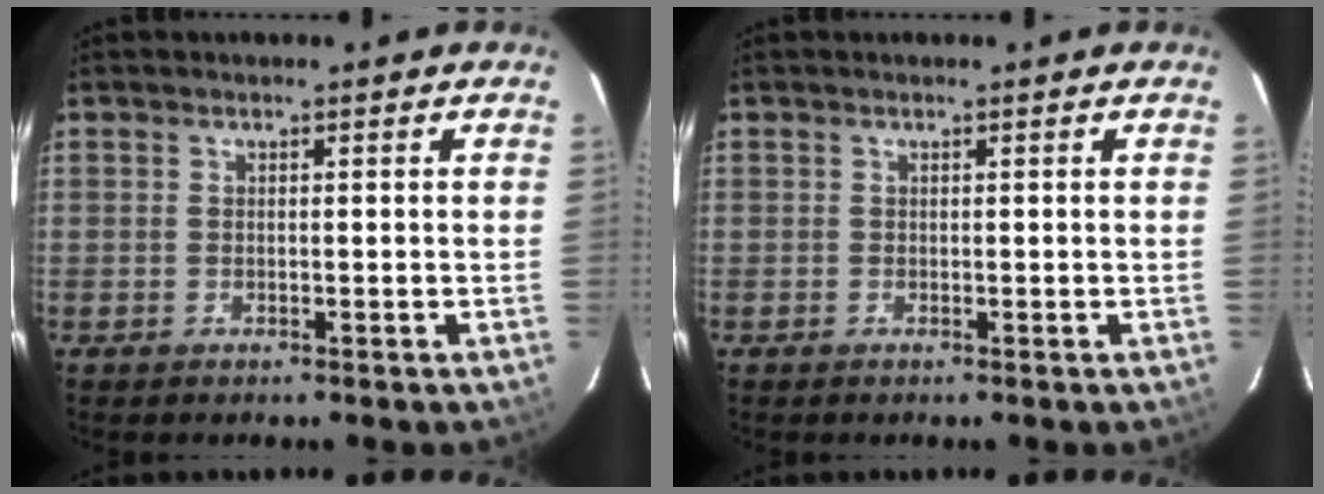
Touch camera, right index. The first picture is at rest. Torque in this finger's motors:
{"motor_torque": [0.05, 0.12, 0.01, -0.01]}